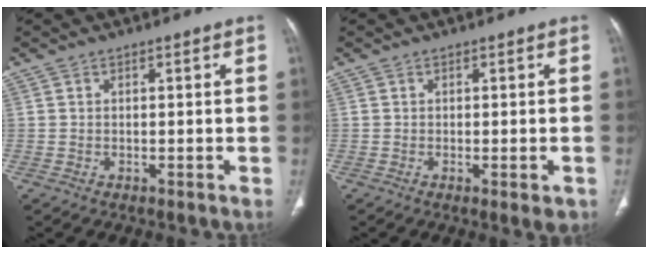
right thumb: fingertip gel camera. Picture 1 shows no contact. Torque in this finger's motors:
{"motor_torque": [-0.20, -0.20, -0.41, 0.05, 0.00]}